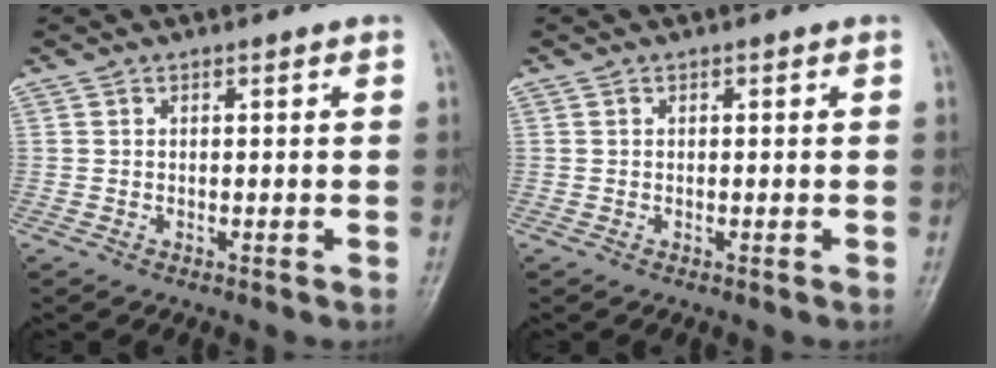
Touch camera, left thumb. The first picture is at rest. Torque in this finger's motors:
{"motor_torque": [-0.07, 0.07, -0.07, 0.07, 0.00]}